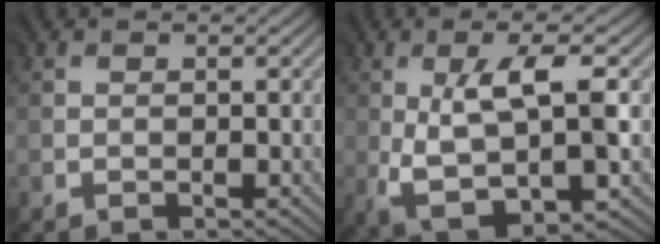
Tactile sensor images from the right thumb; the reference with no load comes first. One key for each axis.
{"total": 8.8, "fx": -0.3, "fy": 3.1, "fz": 8.2, "tx": -0.164, "ty": -0.005, "tz": 0.001}